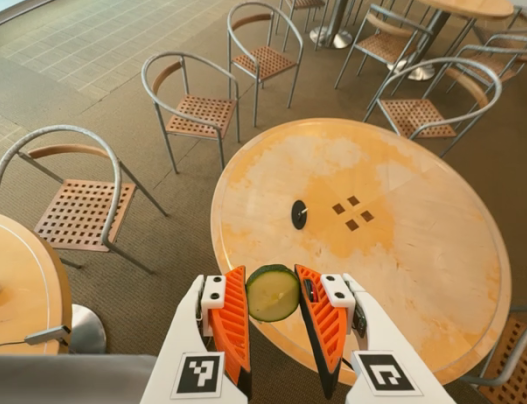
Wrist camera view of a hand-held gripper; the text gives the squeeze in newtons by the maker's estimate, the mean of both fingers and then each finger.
{"total": 9.6, "left": 9.9, "right": 9.4}